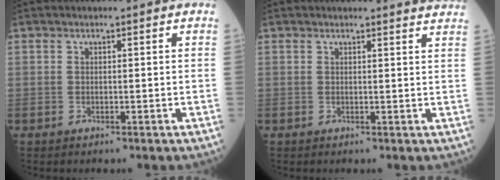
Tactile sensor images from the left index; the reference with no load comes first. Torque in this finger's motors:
{"motor_torque": [0.00, -0.07, -0.08, 0.00]}